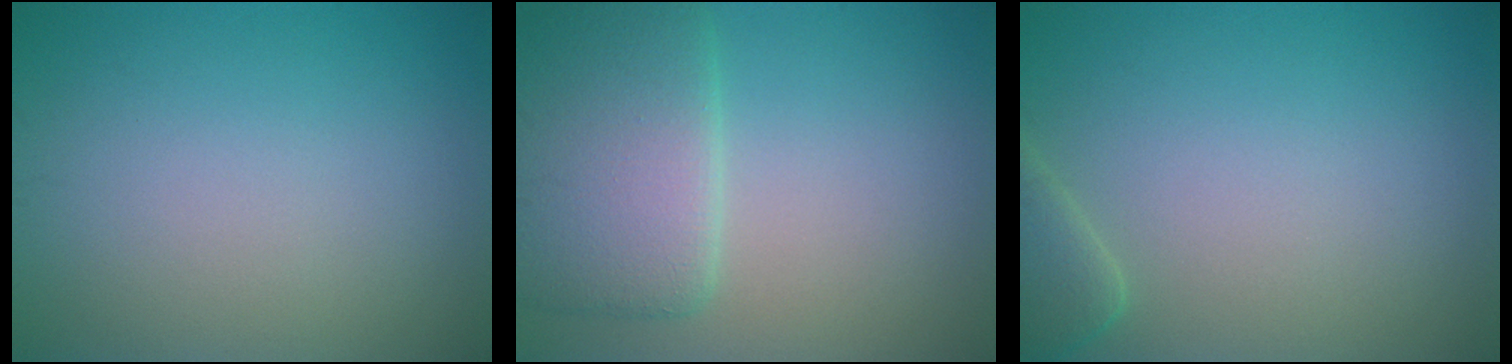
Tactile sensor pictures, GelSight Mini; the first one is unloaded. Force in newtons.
{"total": 6.8, "press": 6.8, "slide": 0.1}
{"total": 2.3, "press": 2.3, "slide": 0.3}